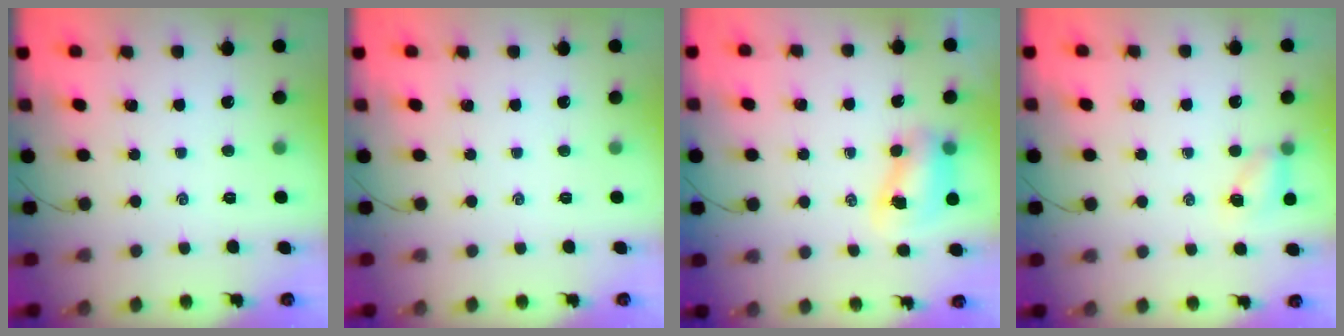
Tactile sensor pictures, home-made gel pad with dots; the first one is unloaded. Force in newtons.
{"total": 0.0}
{"total": 7.8, "press": 7.8, "slide": 1.0}
{"total": 5.0, "press": 4.8, "slide": 1.3}